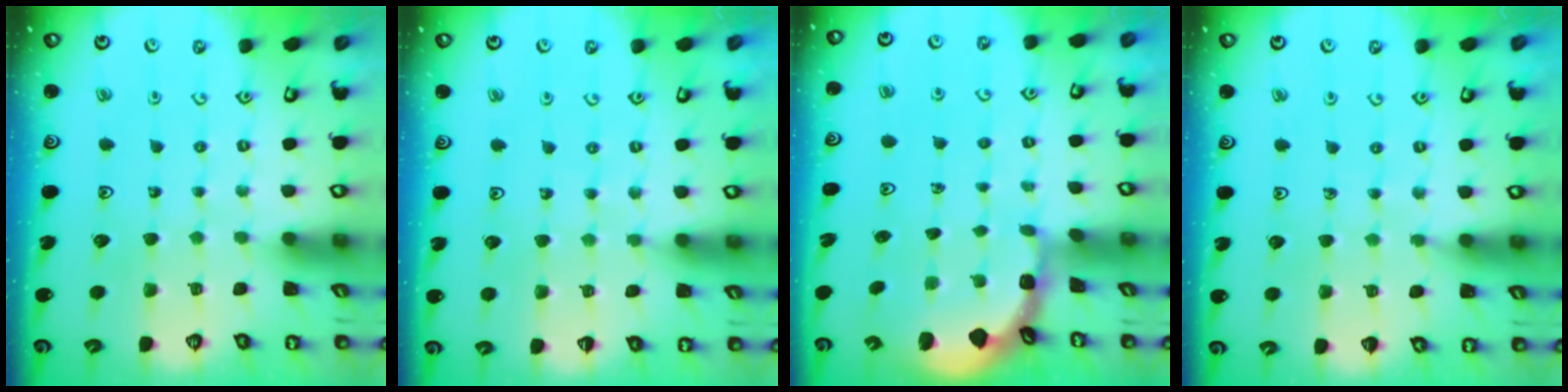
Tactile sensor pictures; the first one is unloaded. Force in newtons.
{"total": 4.7, "press": 4.6, "slide": 0.7}
{"total": 0.8, "press": 0.8, "slide": 0.2}
{"total": 5.5, "press": 5.5, "slide": 0.8}